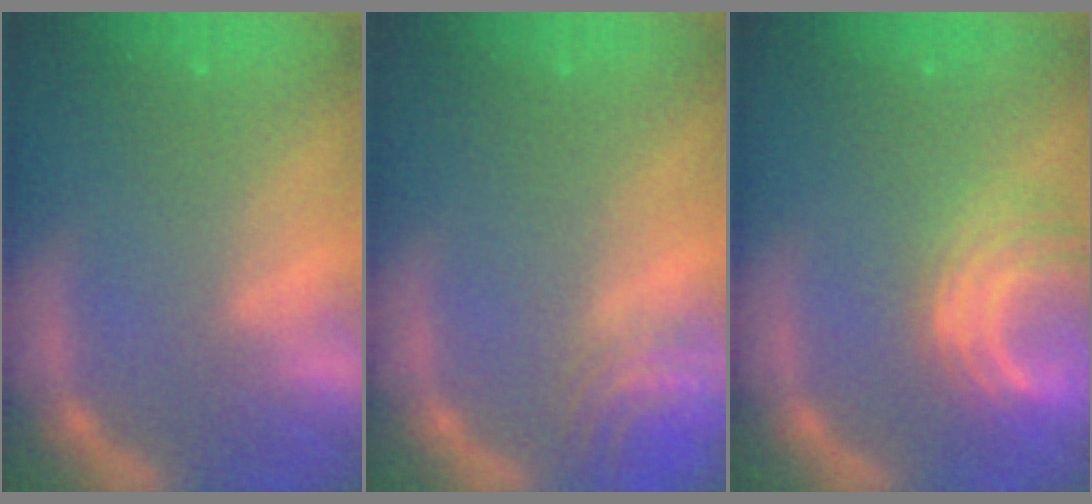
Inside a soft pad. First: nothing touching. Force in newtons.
{"total": 3.0}
{"total": 7.0}